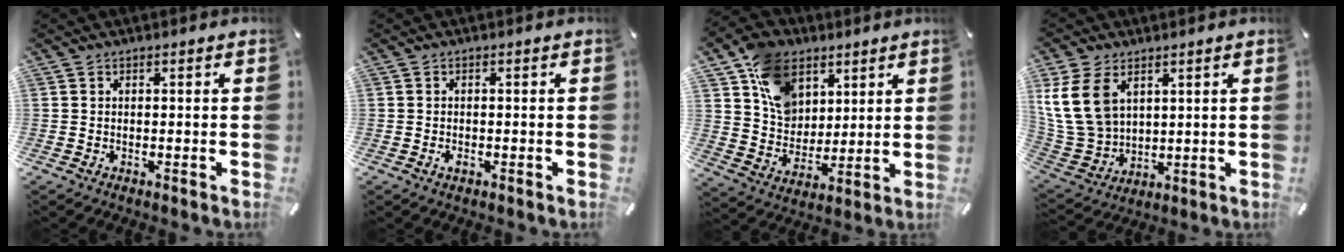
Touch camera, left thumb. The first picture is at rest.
{"total": 1.4, "force": [-0.6, 0.7, 1.0], "torque": [-0.018, 0.001, -0.012]}
{"total": 12.9, "force": [6.1, 10.1, 5.2], "torque": [-0.102, -0.013, 0.121]}
{"total": 13.3, "force": [5.3, 9.9, 7.2], "torque": [-0.188, -0.007, 0.100]}